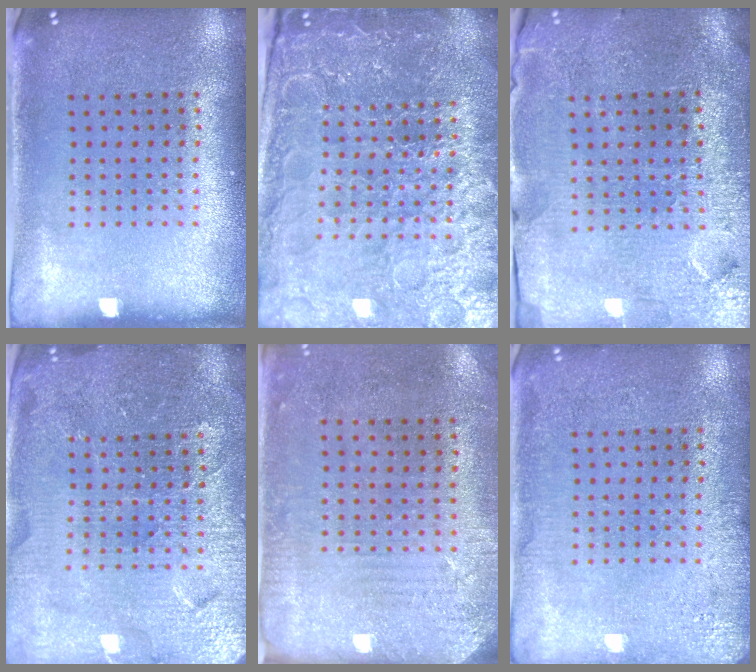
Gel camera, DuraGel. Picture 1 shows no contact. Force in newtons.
{"total": 5.4, "press": 4.9, "slide": 2.2}
{"total": 3.7, "press": 3.5, "slide": 1.2}
{"total": 4.6, "press": 4.4, "slide": 1.5}
{"total": 2.9, "press": 2.4, "slide": 1.6}
{"total": 3.0, "press": 3.0, "slide": 0.4}